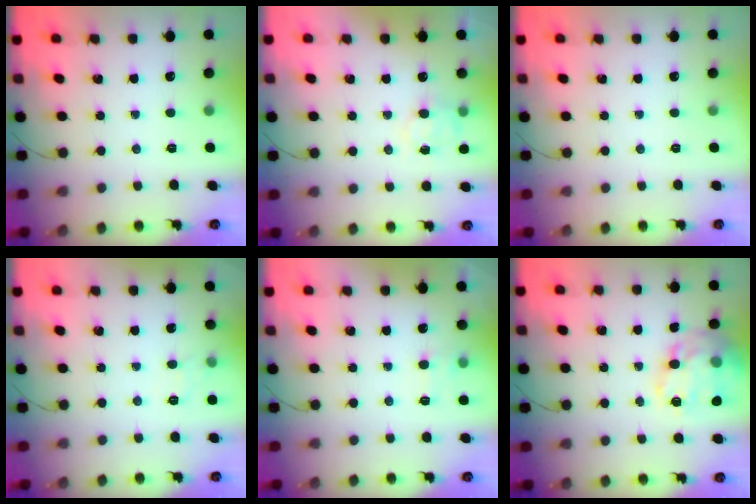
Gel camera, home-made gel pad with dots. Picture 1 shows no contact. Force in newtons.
{"total": 7.4, "press": 7.2, "slide": 1.7}
{"total": 0.0}
{"total": 5.9, "press": 5.7, "slide": 1.4}
{"total": 7.7, "press": 7.6, "slide": 1.4}
{"total": 20.0, "press": 19.9, "slide": 2.1}